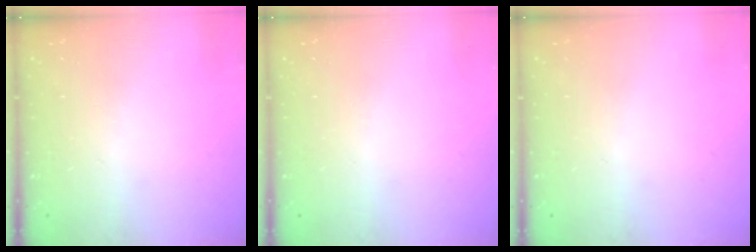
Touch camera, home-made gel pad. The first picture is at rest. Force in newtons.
{"total": 0.0}
{"total": 0.0}